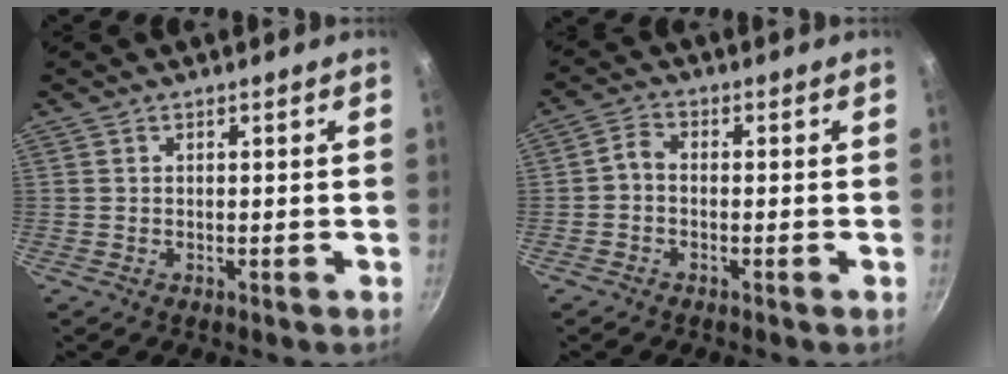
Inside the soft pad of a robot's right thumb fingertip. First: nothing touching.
{"total": 2.5, "force": [-1.0, 1.7, 1.6], "torque": [-0.039, 0.016, -0.029]}